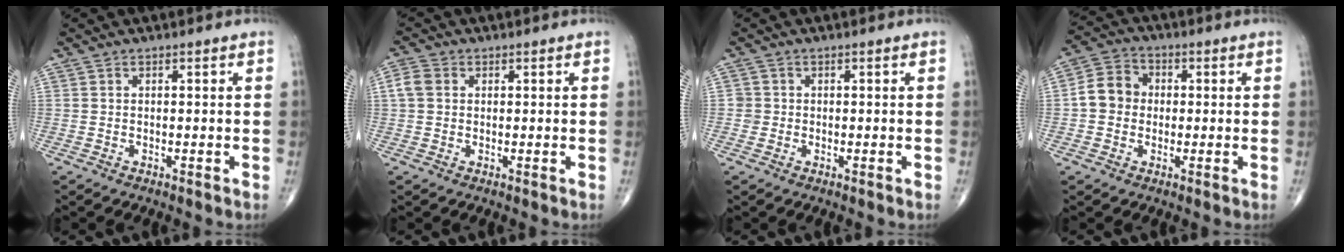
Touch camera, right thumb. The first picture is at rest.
{"total": 3.4, "force": [0.6, 2.8, 1.9], "torque": [-0.041, 0.010, 0.008]}
{"total": 1.5, "force": [-0.2, 1.5, 0.0], "torque": [0.011, 0.007, -0.006]}
{"total": 7.1, "force": [-0.2, 6.2, 3.4], "torque": [-0.047, 0.022, -0.017]}